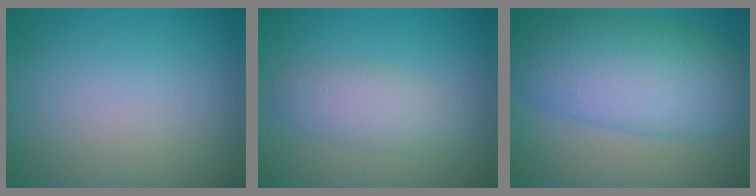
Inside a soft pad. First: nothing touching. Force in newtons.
{"total": 2.0, "press": 1.9, "slide": 0.2}
{"total": 10.0, "press": 10.0, "slide": 0.2}